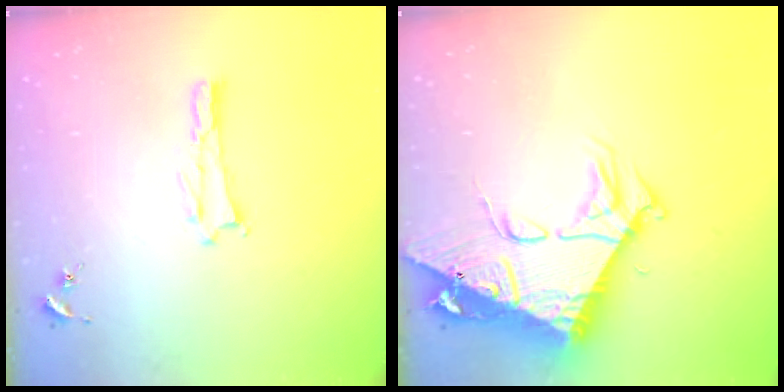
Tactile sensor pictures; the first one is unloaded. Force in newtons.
{"total": 10.8, "press": 10.8, "slide": 0.9}